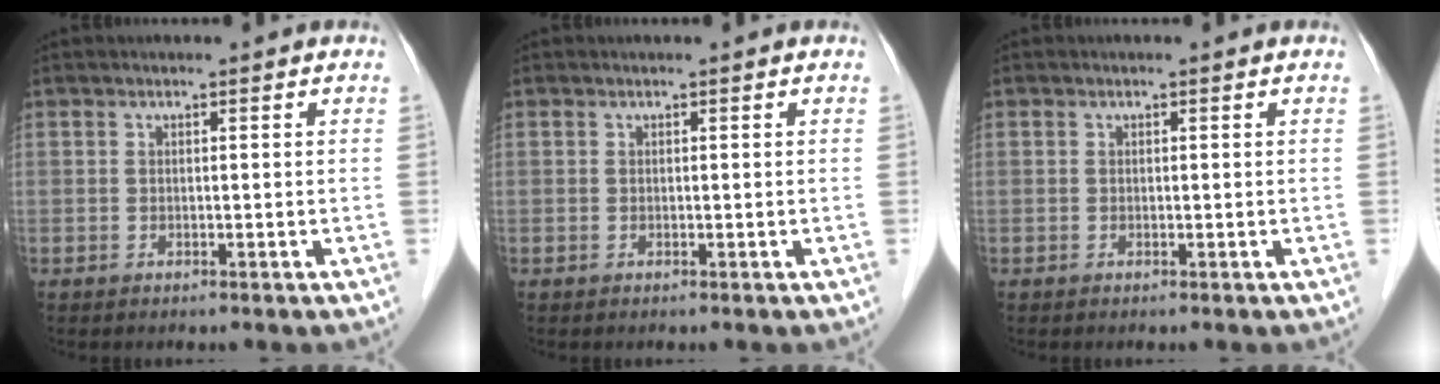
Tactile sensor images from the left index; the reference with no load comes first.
{"total": 0.0}
{"total": 0.0}